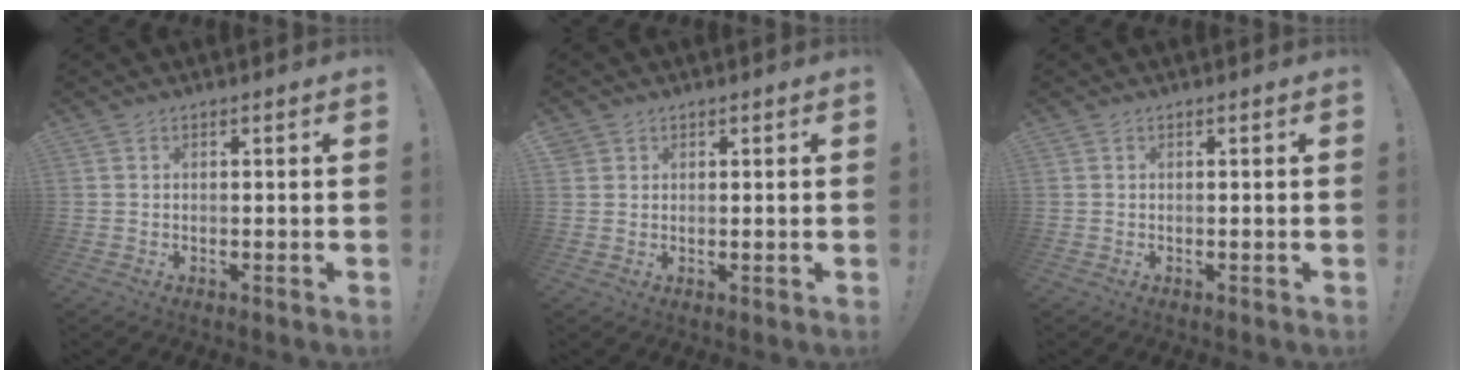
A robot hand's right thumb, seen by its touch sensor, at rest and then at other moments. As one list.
[{"total": 1.7, "force": [1.2, 1.2, 0.1], "torque": [-0.003, -0.003, 0.022]}, {"total": 0.0}]